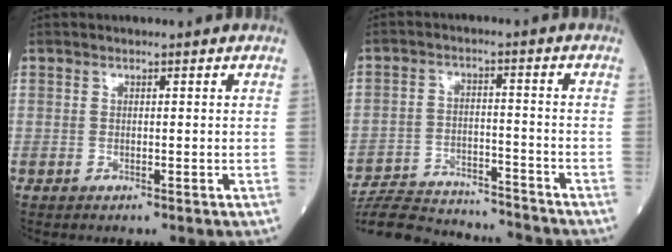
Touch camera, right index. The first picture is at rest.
{"total": 16.8, "force": [-16.1, 2.5, 4.1], "torque": [-0.089, 0.001, -0.244]}